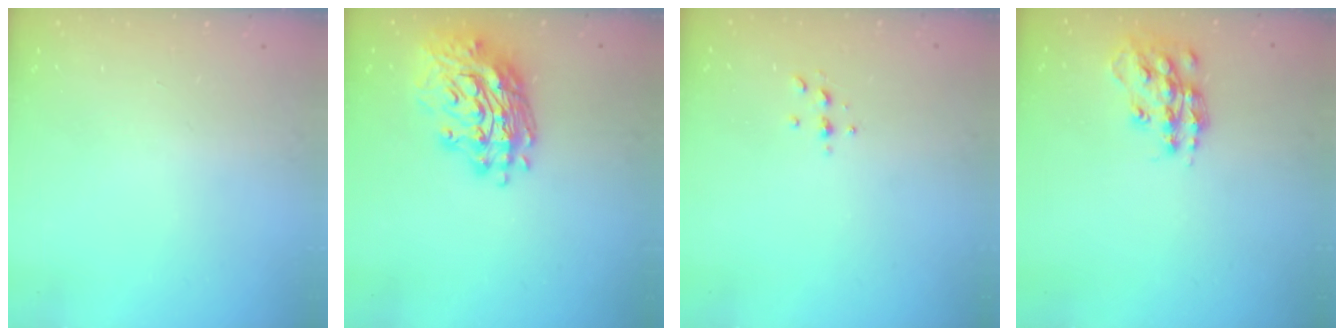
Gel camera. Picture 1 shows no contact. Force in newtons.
{"total": 17.0, "press": 16.9, "slide": 2.2}
{"total": 3.0, "press": 3.0, "slide": 0.4}
{"total": 14.6, "press": 14.6, "slide": 0.8}